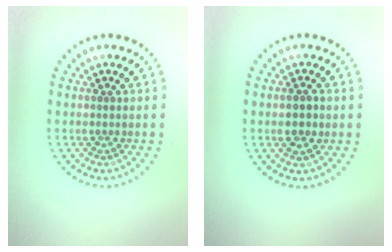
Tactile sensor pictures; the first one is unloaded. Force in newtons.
{"total": 1.5, "press": 1.5, "slide": 0.2}